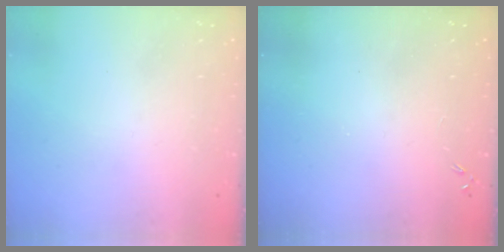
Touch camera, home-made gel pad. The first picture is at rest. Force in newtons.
{"total": 0.0}